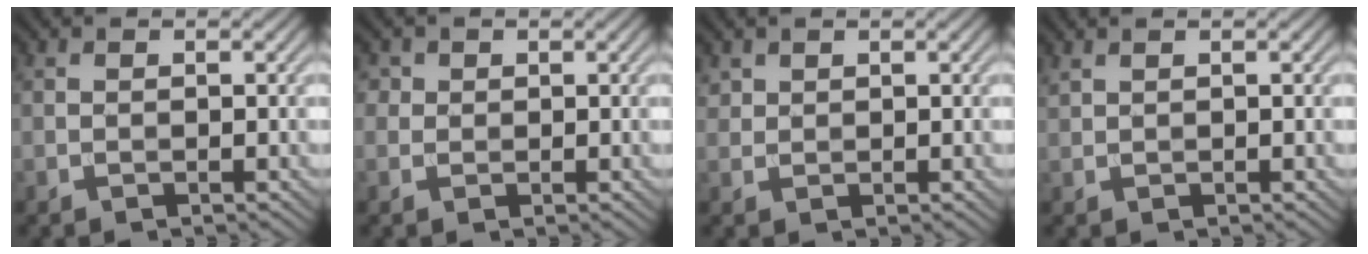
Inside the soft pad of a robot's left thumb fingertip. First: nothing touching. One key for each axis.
{"total": 1.7, "fx": 0.7, "fy": 1.5, "fz": 0.4, "tx": -0.009, "ty": -0.004, "tz": 0.010}
{"total": 1.3, "fx": 1.0, "fy": 0.8, "fz": 0.2, "tx": -0.008, "ty": 0.003, "tz": 0.026}
{"total": 0.9, "fx": 0.8, "fy": 0.0, "fz": 0.4, "tx": -0.015, "ty": 0.005, "tz": 0.019}